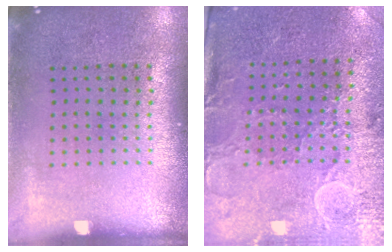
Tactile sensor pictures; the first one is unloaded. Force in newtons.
{"total": 3.0, "press": 2.6, "slide": 1.5}